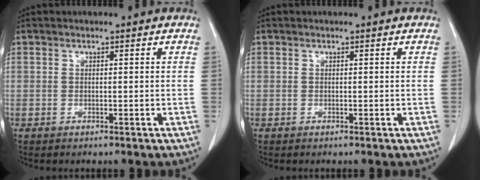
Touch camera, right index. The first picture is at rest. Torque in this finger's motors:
{"motor_torque": [0.00, 0.00, 0.00, 0.00]}